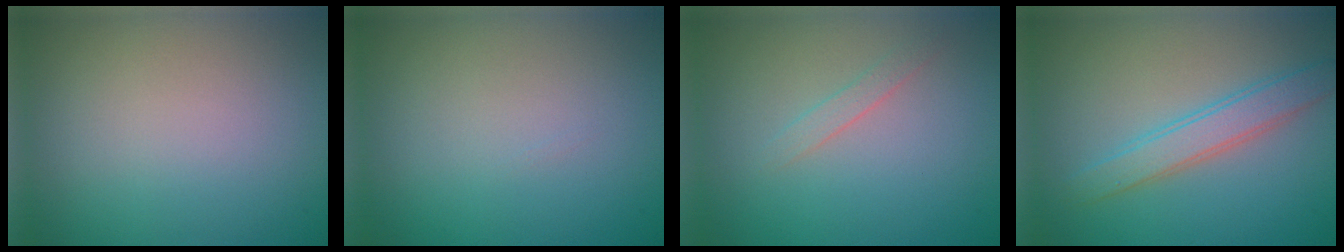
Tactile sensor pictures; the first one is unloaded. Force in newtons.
{"total": 0.0}
{"total": 0.9, "press": 0.9, "slide": 0.1}
{"total": 3.0, "press": 3.0, "slide": 0.0}